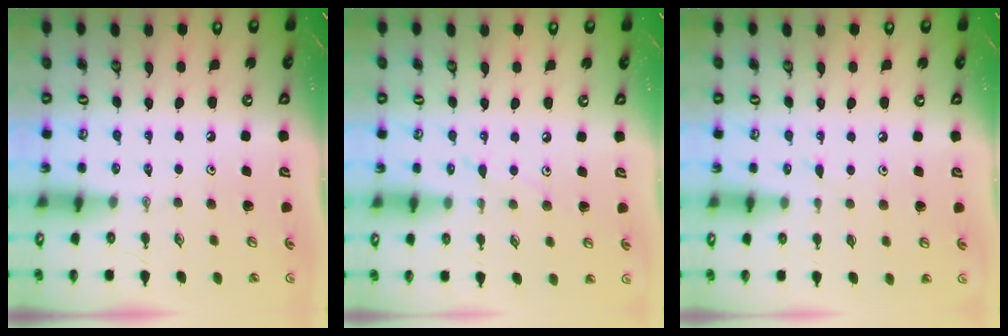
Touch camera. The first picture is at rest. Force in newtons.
{"total": 5.2, "press": 5.2, "slide": 0.1}
{"total": 6.1, "press": 6.1, "slide": 0.5}